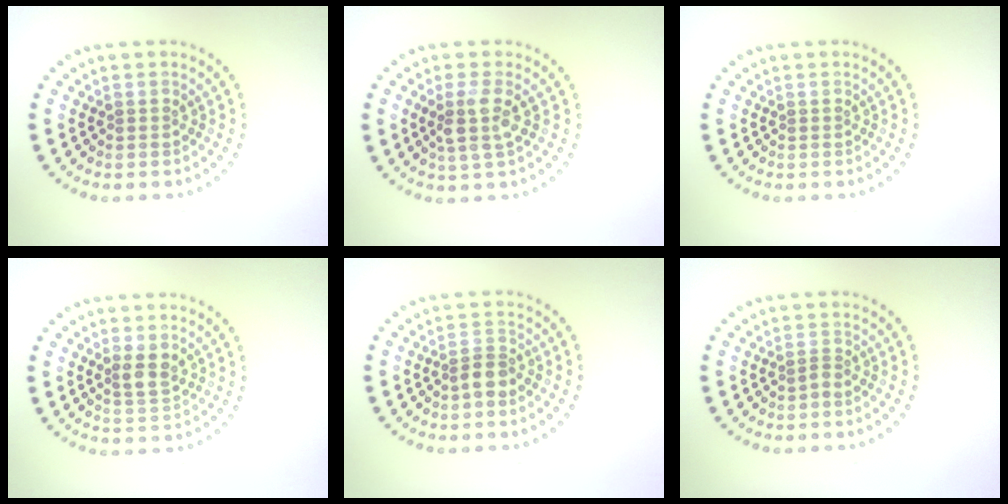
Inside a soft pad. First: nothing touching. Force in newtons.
{"total": 2.8, "press": 2.4, "slide": 1.5}
{"total": 0.0}
{"total": 2.0, "press": 1.8, "slide": 0.9}
{"total": 2.0, "press": 1.7, "slide": 1.0}
{"total": 0.6, "press": 0.3, "slide": 0.5}